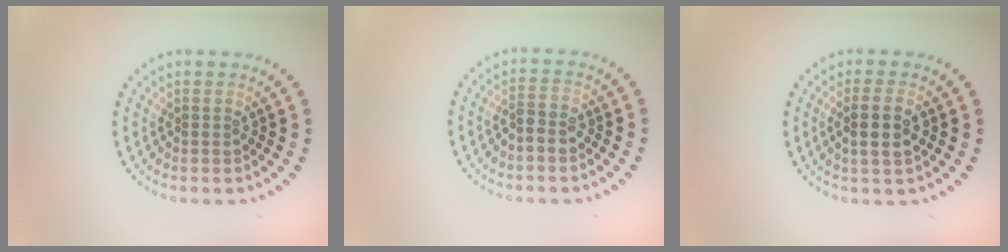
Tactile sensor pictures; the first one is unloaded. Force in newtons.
{"total": 1.8, "press": 1.6, "slide": 0.9}
{"total": 2.9, "press": 2.7, "slide": 0.9}